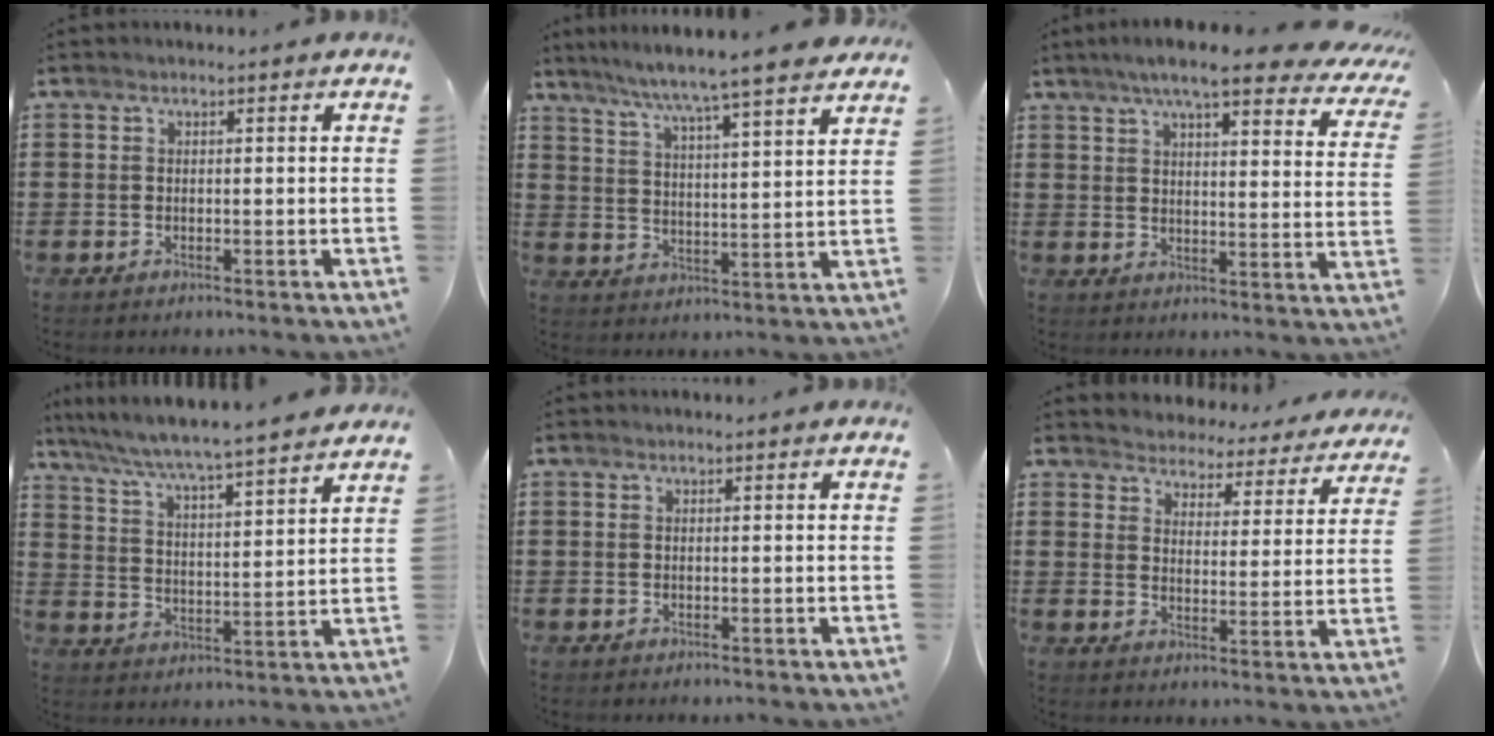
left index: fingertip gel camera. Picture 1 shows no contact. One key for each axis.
{"total": 6.2, "fx": 5.5, "fy": -1.1, "fz": 2.5, "tx": -0.073, "ty": -0.040, "tz": 0.088}
{"total": 8.6, "fx": 6.9, "fy": 0.5, "fz": 5.1, "tx": -0.104, "ty": -0.024, "tz": 0.116}
{"total": 5.4, "fx": 5.1, "fy": -0.7, "fz": 1.8, "tx": -0.059, "ty": -0.039, "tz": 0.079}
{"total": 0.0}
{"total": 4.4, "fx": 4.3, "fy": 0.4, "fz": -0.5, "tx": -0.019, "ty": -0.036, "tz": 0.073}